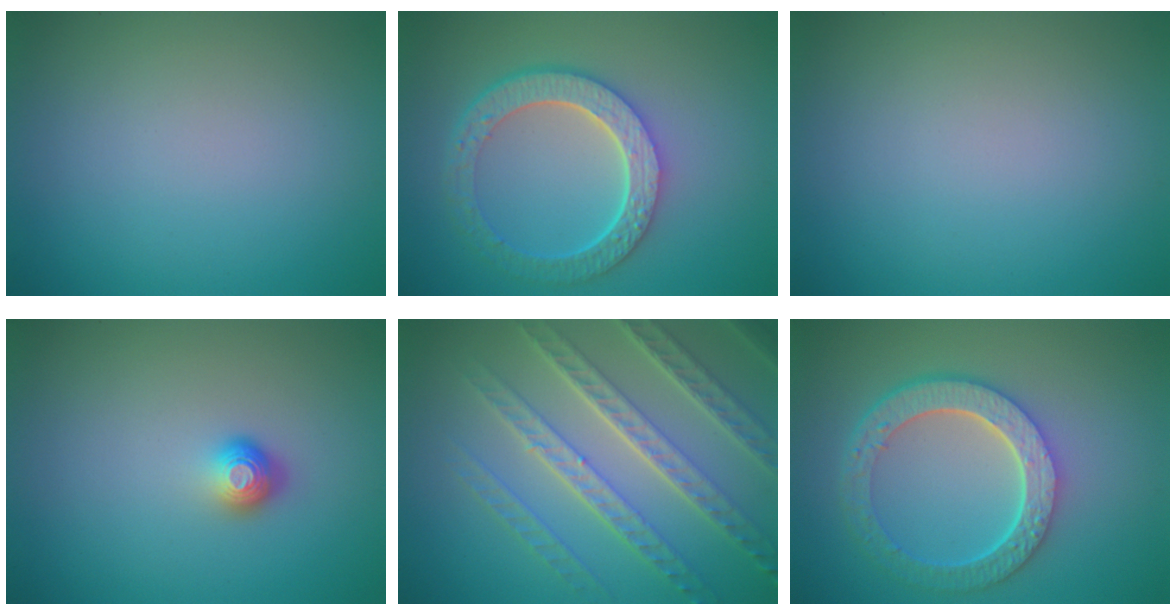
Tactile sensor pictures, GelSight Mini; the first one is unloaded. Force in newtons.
{"total": 6.1, "press": 4.5, "slide": 4.0}
{"total": 0.0}
{"total": 1.9, "press": 1.3, "slide": 1.4}
{"total": 7.9, "press": 5.4, "slide": 5.8}
{"total": 6.0, "press": 4.5, "slide": 4.0}